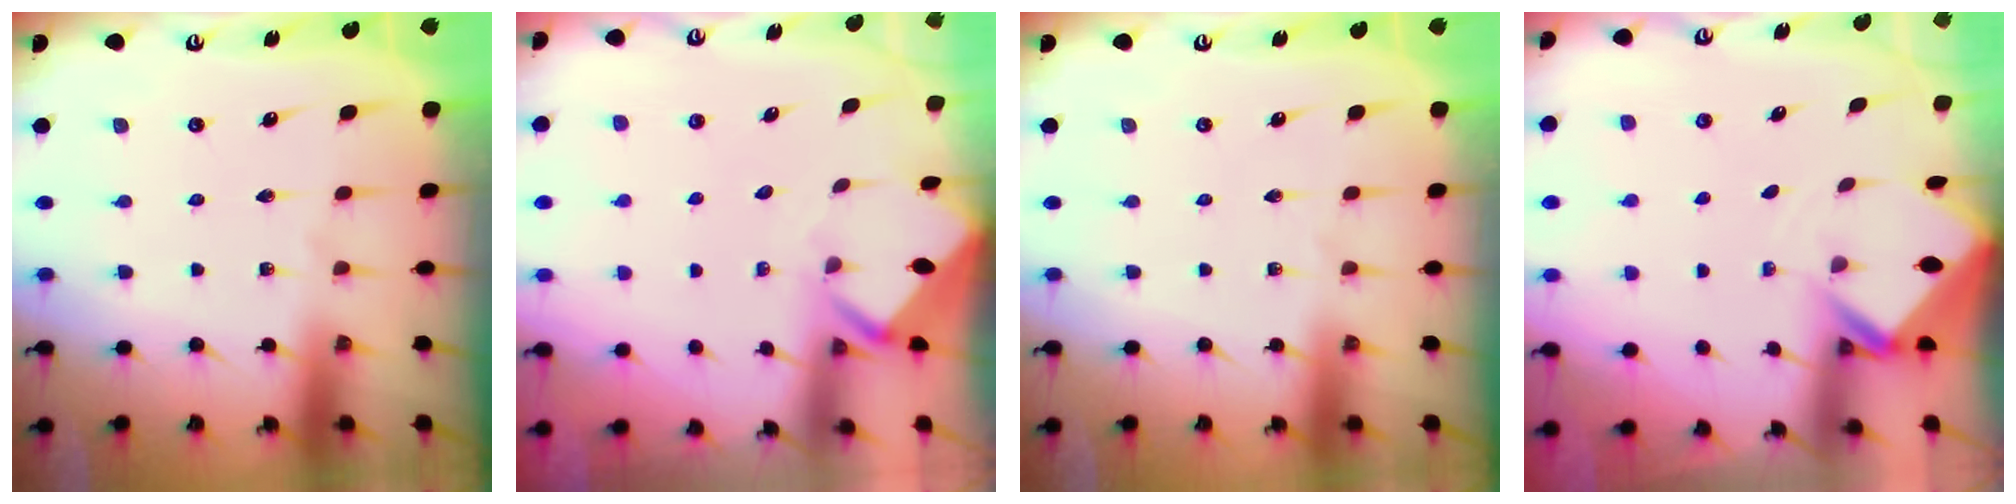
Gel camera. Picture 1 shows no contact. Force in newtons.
{"total": 3.0, "press": 3.0, "slide": 0.1}
{"total": 0.0}
{"total": 2.7, "press": 2.7, "slide": 0.2}